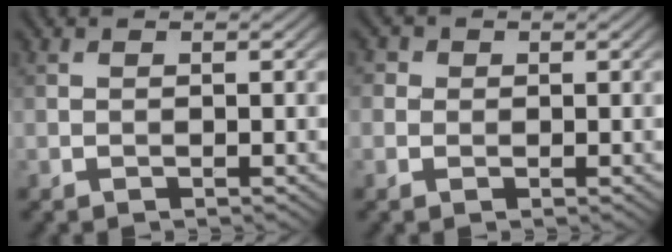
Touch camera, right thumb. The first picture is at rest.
{"total": 1.7, "force": [0.3, 1.6, 0.4], "torque": [-0.014, 0.003, -0.001]}